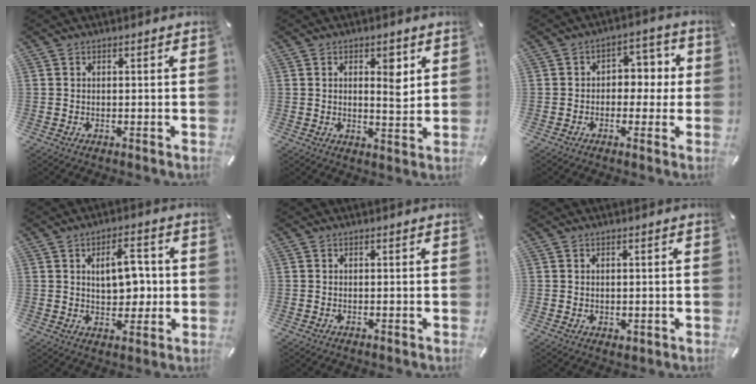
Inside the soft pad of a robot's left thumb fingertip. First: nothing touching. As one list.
[{"total": 5.5, "force": [2.4, 2.6, 4.2], "torque": [-0.050, -0.013, 0.033]}, {"total": 6.0, "force": [-0.7, 4.9, 3.4], "torque": [-0.038, 0.006, -0.024]}, {"total": 9.6, "force": [1.4, 6.0, 7.4], "torque": [-0.098, 0.000, 0.019]}, {"total": 0.0}, {"total": 1.3, "force": [0.4, 1.2, 0.2], "torque": [-0.005, 0.004, 0.005]}]